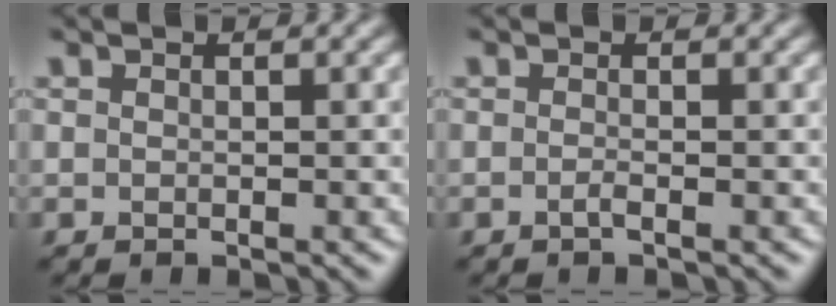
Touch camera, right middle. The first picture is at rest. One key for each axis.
{"total": 0.7, "fx": -0.3, "fy": 0.1, "fz": 0.6, "tx": -0.013, "ty": 0.001, "tz": -0.009}